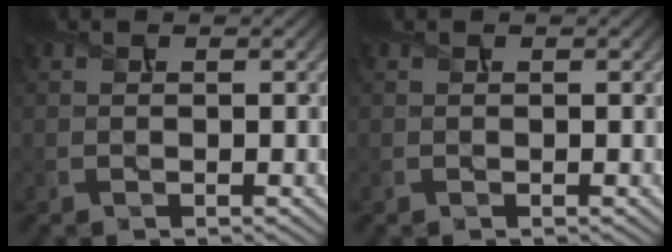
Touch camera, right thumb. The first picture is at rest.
{"total": 0.0}